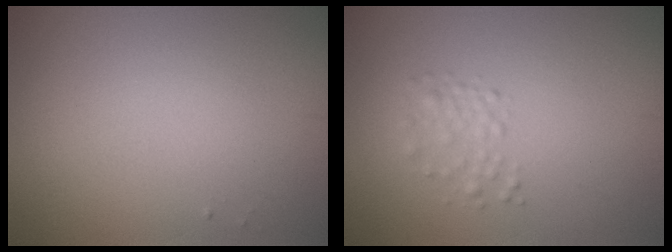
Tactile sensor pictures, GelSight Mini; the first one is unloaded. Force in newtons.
{"total": 1.5, "press": 1.5, "slide": 0.1}